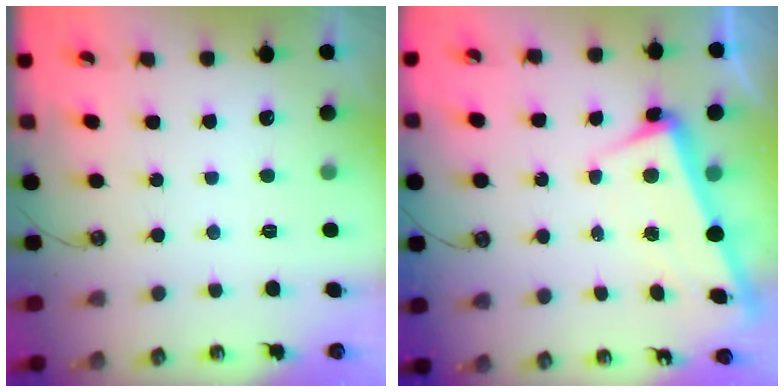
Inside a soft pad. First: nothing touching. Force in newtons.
{"total": 3.0, "press": 2.9, "slide": 0.9}